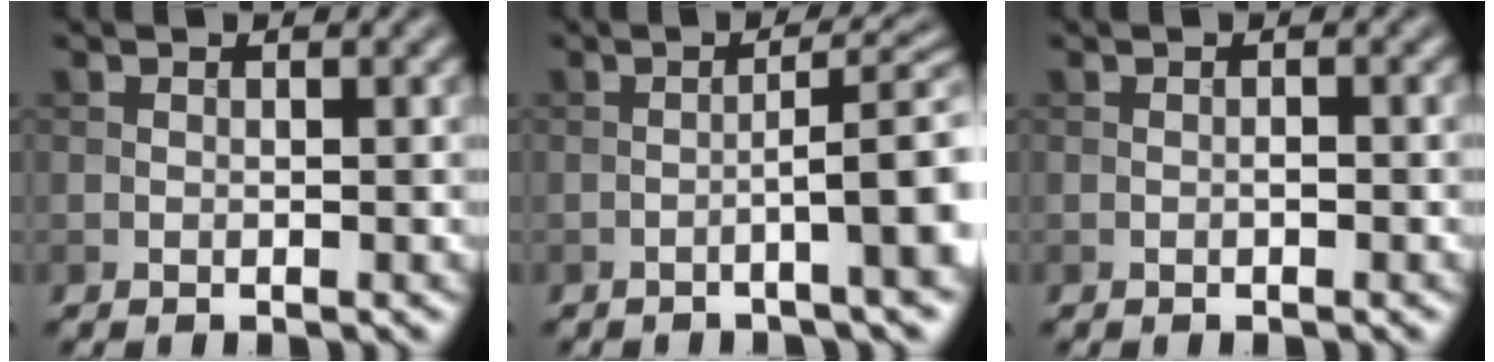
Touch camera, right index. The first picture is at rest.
{"total": 6.0, "force": [-1.8, 1.0, 5.6], "torque": [-0.074, 0.013, -0.032]}
{"total": 0.5, "force": [-0.3, 0.1, 0.4], "torque": [-0.007, 0.002, -0.004]}